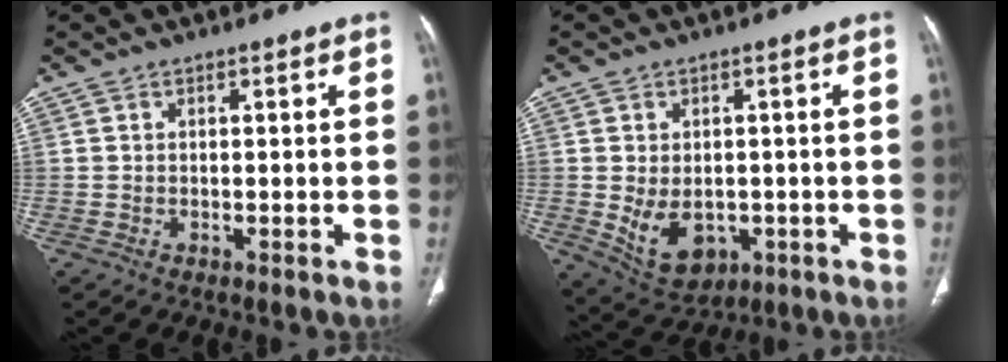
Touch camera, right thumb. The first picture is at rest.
{"total": 8.7, "force": [-1.6, 6.2, 5.9], "torque": [-0.083, -0.003, -0.004]}